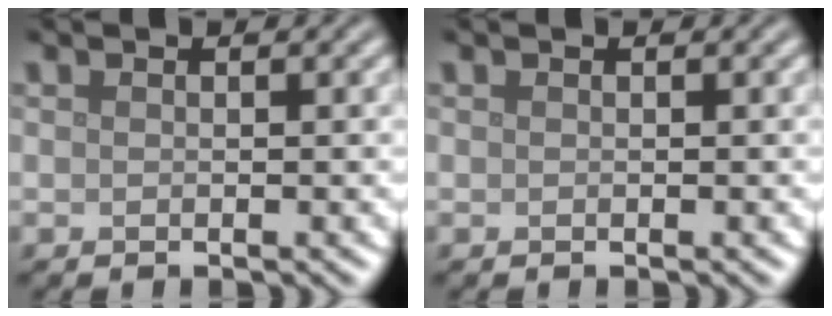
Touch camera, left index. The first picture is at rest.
{"total": 0.0}